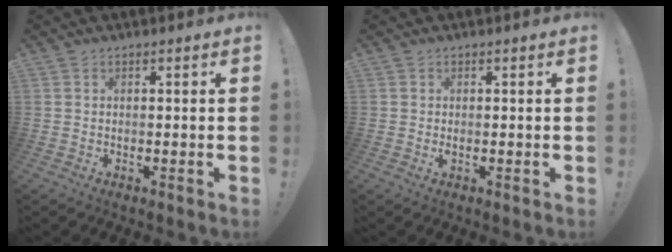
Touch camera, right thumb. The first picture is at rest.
{"total": 0.5, "force": [0.1, 0.2, 0.5], "torque": [-0.002, -0.002, 0.000]}